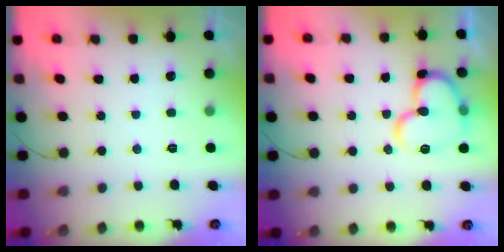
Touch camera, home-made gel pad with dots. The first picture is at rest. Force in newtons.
{"total": 15.5, "press": 15.4, "slide": 1.6}